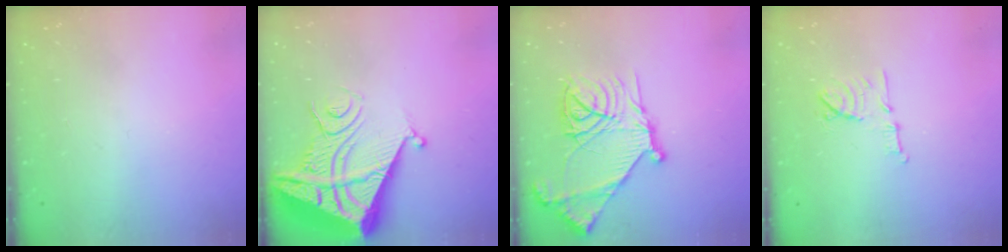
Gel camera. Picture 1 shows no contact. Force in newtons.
{"total": 13.1, "press": 13.0, "slide": 1.6}
{"total": 22.5, "press": 22.4, "slide": 2.2}
{"total": 9.5, "press": 9.5, "slide": 0.8}